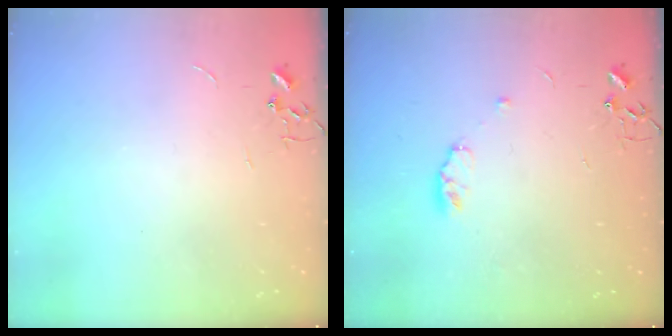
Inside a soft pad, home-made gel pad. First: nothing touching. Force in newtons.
{"total": 5.6, "press": 5.5, "slide": 0.8}